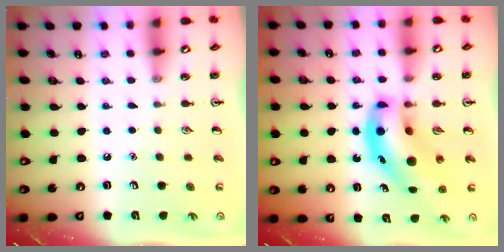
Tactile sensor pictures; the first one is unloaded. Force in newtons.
{"total": 14.0, "press": 13.4, "slide": 3.8}